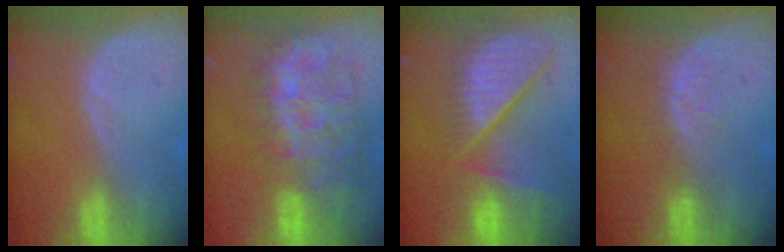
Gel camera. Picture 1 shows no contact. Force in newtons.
{"total": 11.3, "press": 10.5, "slide": 4.1}
{"total": 12.4, "press": 10.2, "slide": 7.0}
{"total": 2.8, "press": 2.8, "slide": 0.3}